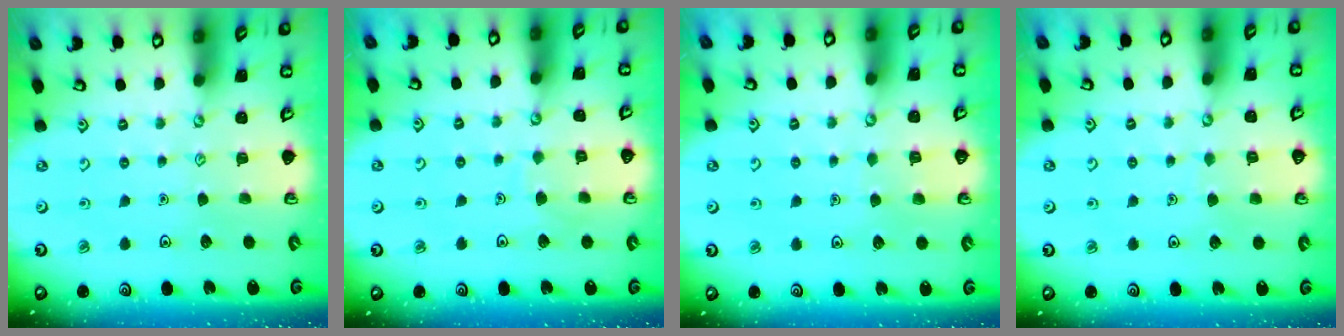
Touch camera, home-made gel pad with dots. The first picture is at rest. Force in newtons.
{"total": 5.2, "press": 5.1, "slide": 0.4}
{"total": 3.1, "press": 3.1, "slide": 0.4}
{"total": 3.3, "press": 3.3, "slide": 0.3}